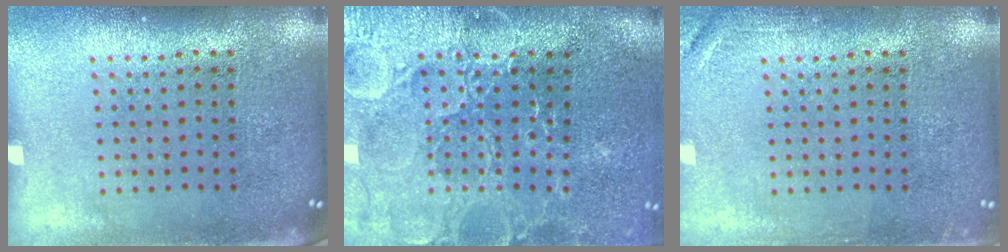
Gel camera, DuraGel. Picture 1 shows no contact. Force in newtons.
{"total": 3.6, "press": 3.5, "slide": 1.0}
{"total": 1.5, "press": 1.5, "slide": 0.3}